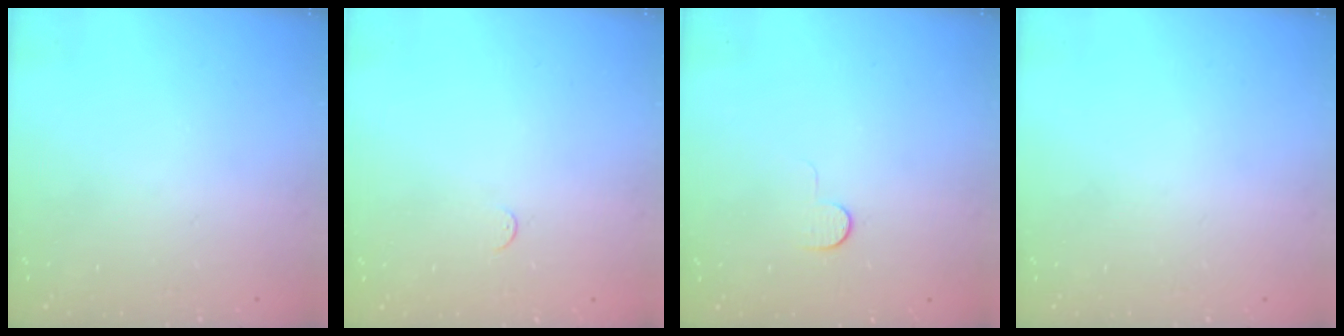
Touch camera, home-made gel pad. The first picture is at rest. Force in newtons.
{"total": 2.7, "press": 2.7, "slide": 0.4}
{"total": 5.0, "press": 5.0, "slide": 0.5}
{"total": 0.0}